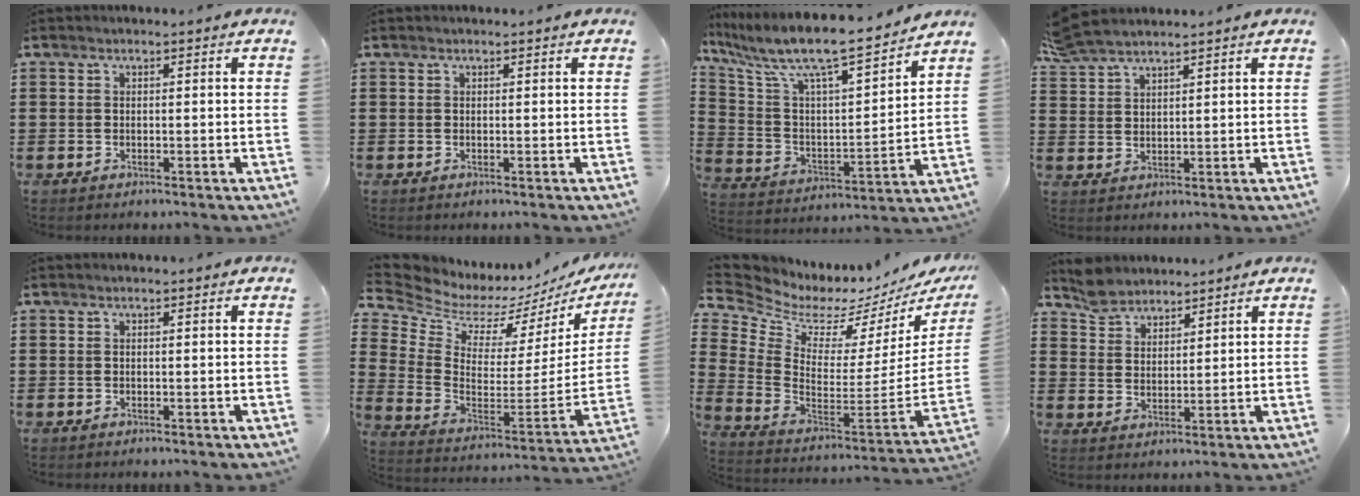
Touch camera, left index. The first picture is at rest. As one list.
[{"total": 0.0}, {"total": 9.6, "force": [8.1, 0.8, 5.1], "torque": [-0.134, -0.064, 0.130]}, {"total": 3.8, "force": [3.6, 0.7, 1.1], "torque": [-0.033, -0.002, 0.068]}, {"total": 0.0}, {"total": 4.5, "force": [3.8, 2.3, 1.1], "torque": [-0.050, -0.050, 0.062]}, {"total": 3.3, "force": [2.3, 2.2, 0.7], "torque": [-0.043, -0.045, 0.034]}, {"total": 4.6, "force": [4.1, 1.9, -0.1], "torque": [-0.017, -0.002, 0.082]}]